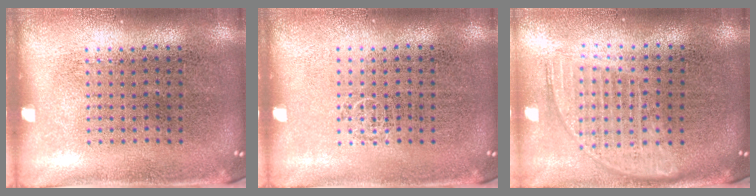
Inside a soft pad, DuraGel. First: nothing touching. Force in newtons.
{"total": 0.6, "press": 0.6, "slide": 0.1}
{"total": 1.8, "press": 1.5, "slide": 0.9}